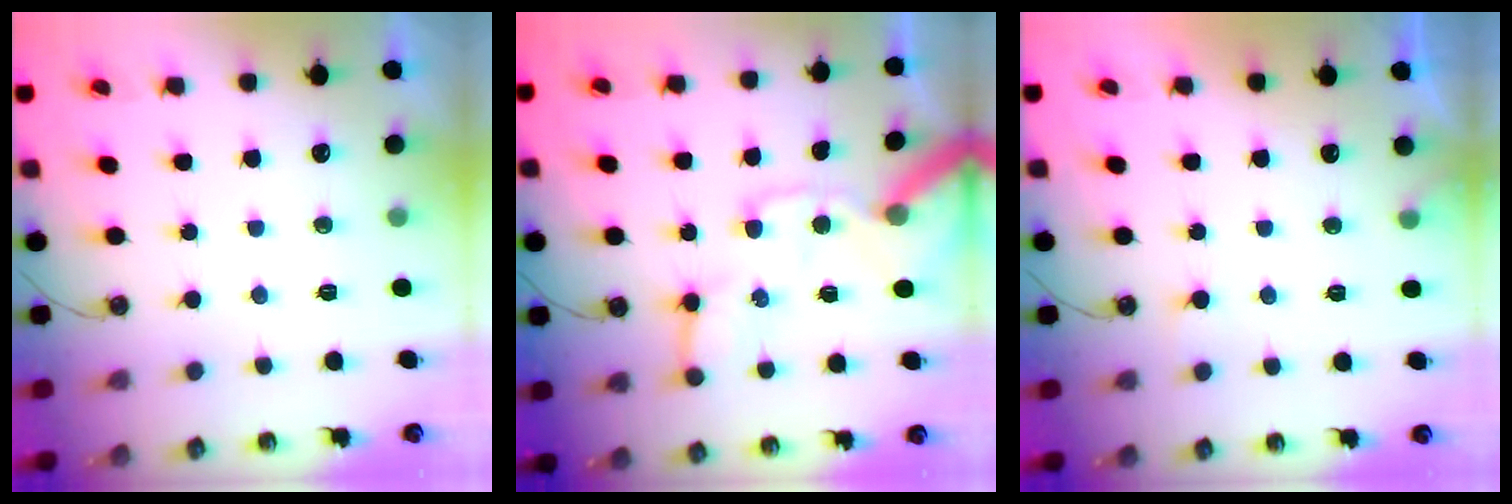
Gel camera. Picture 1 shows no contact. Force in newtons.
{"total": 16.9, "press": 16.8, "slide": 2.3}
{"total": 6.0, "press": 6.0, "slide": 0.3}